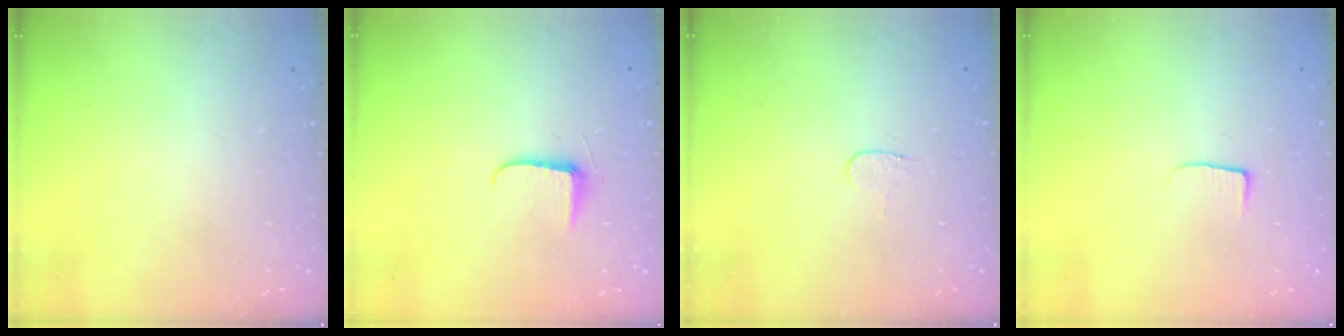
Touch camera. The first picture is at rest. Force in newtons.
{"total": 5.6, "press": 5.6, "slide": 0.7}
{"total": 3.9, "press": 3.8, "slide": 0.4}
{"total": 5.0, "press": 4.9, "slide": 0.6}